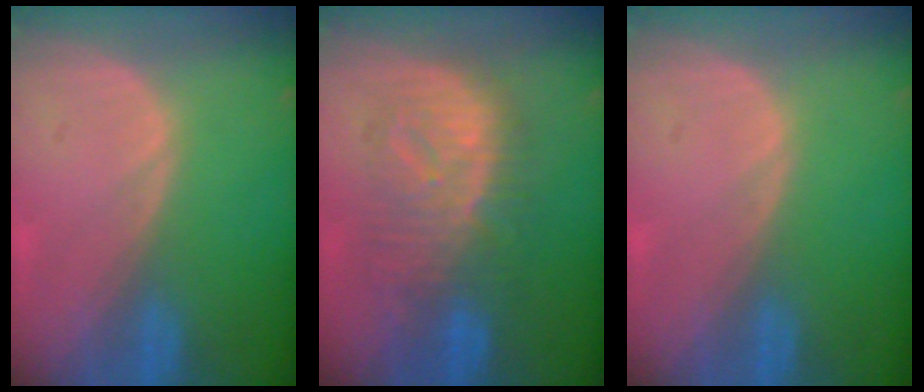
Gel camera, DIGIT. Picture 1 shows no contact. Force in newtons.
{"total": 9.3, "press": 9.3, "slide": 0.4}
{"total": 0.0}